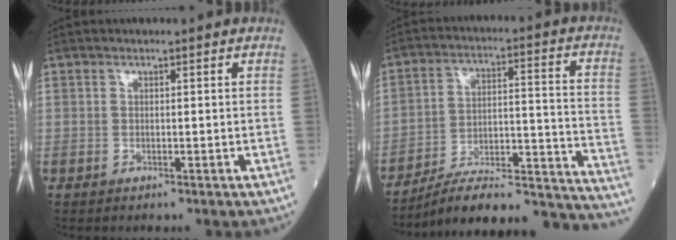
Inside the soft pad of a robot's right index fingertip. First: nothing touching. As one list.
[{"total": 24.1, "force": [-22.5, 1.3, 8.6], "torque": [-0.061, 0.028, -0.320]}]